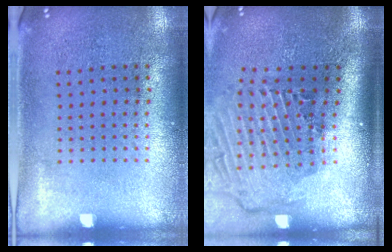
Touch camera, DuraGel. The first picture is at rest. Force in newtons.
{"total": 2.9, "press": 1.9, "slide": 2.1}